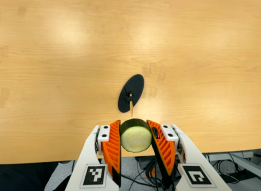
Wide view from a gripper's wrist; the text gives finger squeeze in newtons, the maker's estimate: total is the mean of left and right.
{"total": 10.9, "left": 9.6, "right": 12.2}